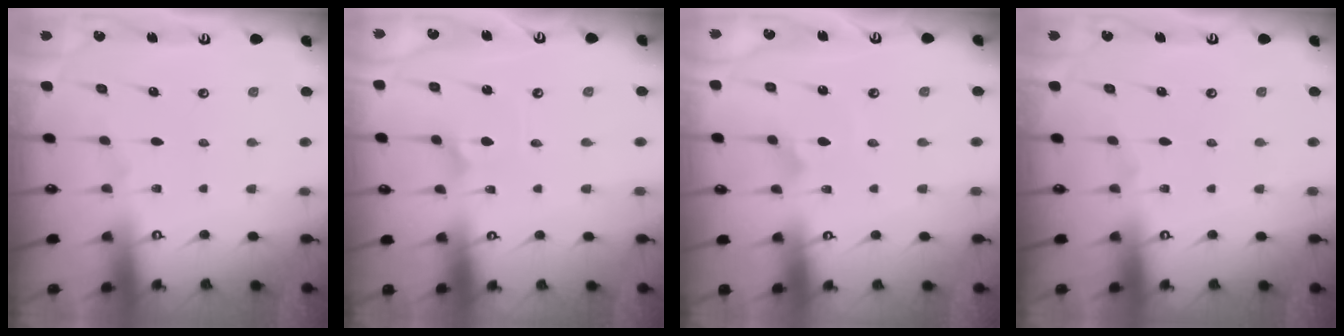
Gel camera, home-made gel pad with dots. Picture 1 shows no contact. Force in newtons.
{"total": 1.8, "press": 1.8, "slide": 0.1}
{"total": 1.5, "press": 1.5, "slide": 0.0}
{"total": 0.0}